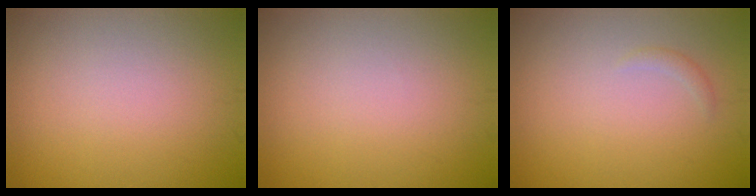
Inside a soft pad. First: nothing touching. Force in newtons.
{"total": 0.0}
{"total": 0.7, "press": 0.7, "slide": 0.0}